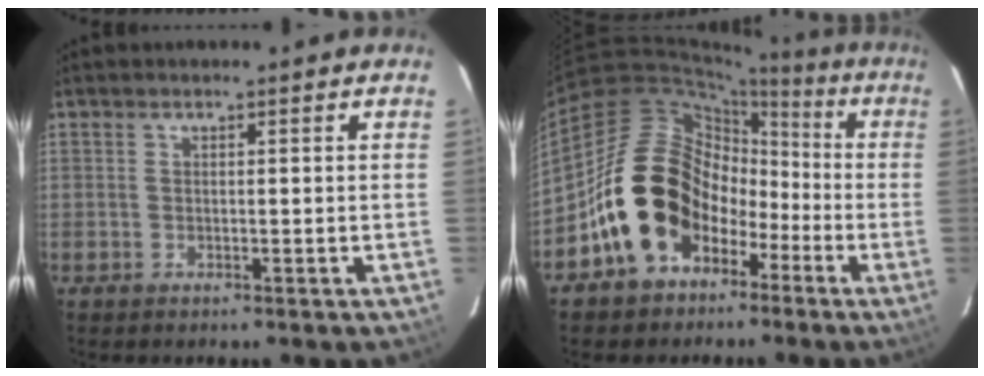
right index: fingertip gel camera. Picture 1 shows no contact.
{"total": 15.0, "force": [-5.5, 12.2, 6.7], "torque": [-0.133, 0.030, -0.071]}